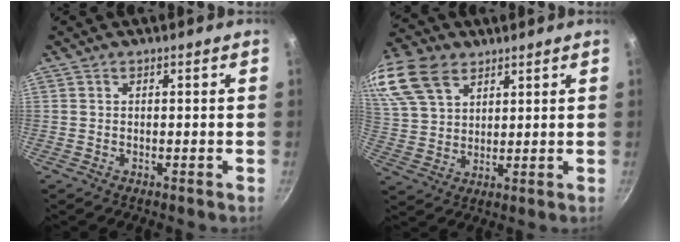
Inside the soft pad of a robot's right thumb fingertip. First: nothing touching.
{"total": 16.1, "force": [9.0, 10.2, 8.5], "torque": [-0.181, 0.004, 0.179]}